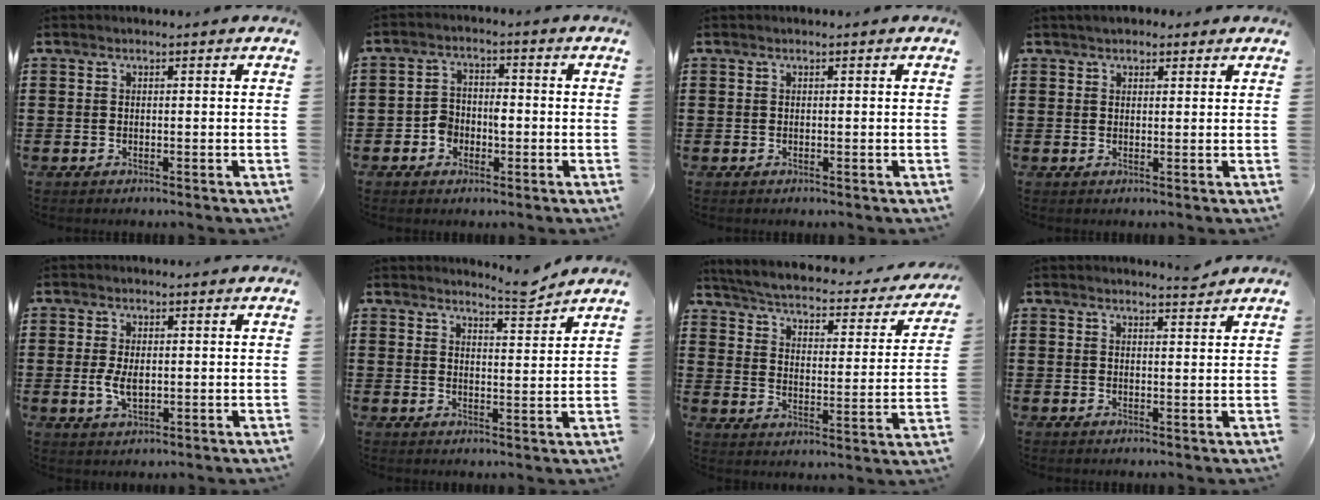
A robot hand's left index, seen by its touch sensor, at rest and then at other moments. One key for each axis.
{"total": 3.4, "fx": -1.6, "fy": 2.6, "fz": 1.6, "tx": -0.037, "ty": 0.007, "tz": -0.034}
{"total": 0.0}
{"total": 2.0, "fx": 1.7, "fy": 0.9, "fz": 0.6, "tx": -0.015, "ty": 0.008, "tz": 0.032}
{"total": 3.9, "fx": -0.2, "fy": 2.1, "fz": 3.3, "tx": -0.078, "ty": 0.001, "tz": -0.009}
{"total": 4.8, "fx": 4.6, "fy": 0.0, "fz": 1.5, "tx": -0.033, "ty": -0.020, "tz": 0.081}
{"total": 2.7, "fx": 2.4, "fy": 0.0, "fz": 1.3, "tx": -0.043, "ty": -0.027, "tz": 0.030}
{"total": 2.3, "fx": 2.2, "fy": 0.1, "fz": 0.5, "tx": -0.007, "ty": -0.004, "tz": 0.041}